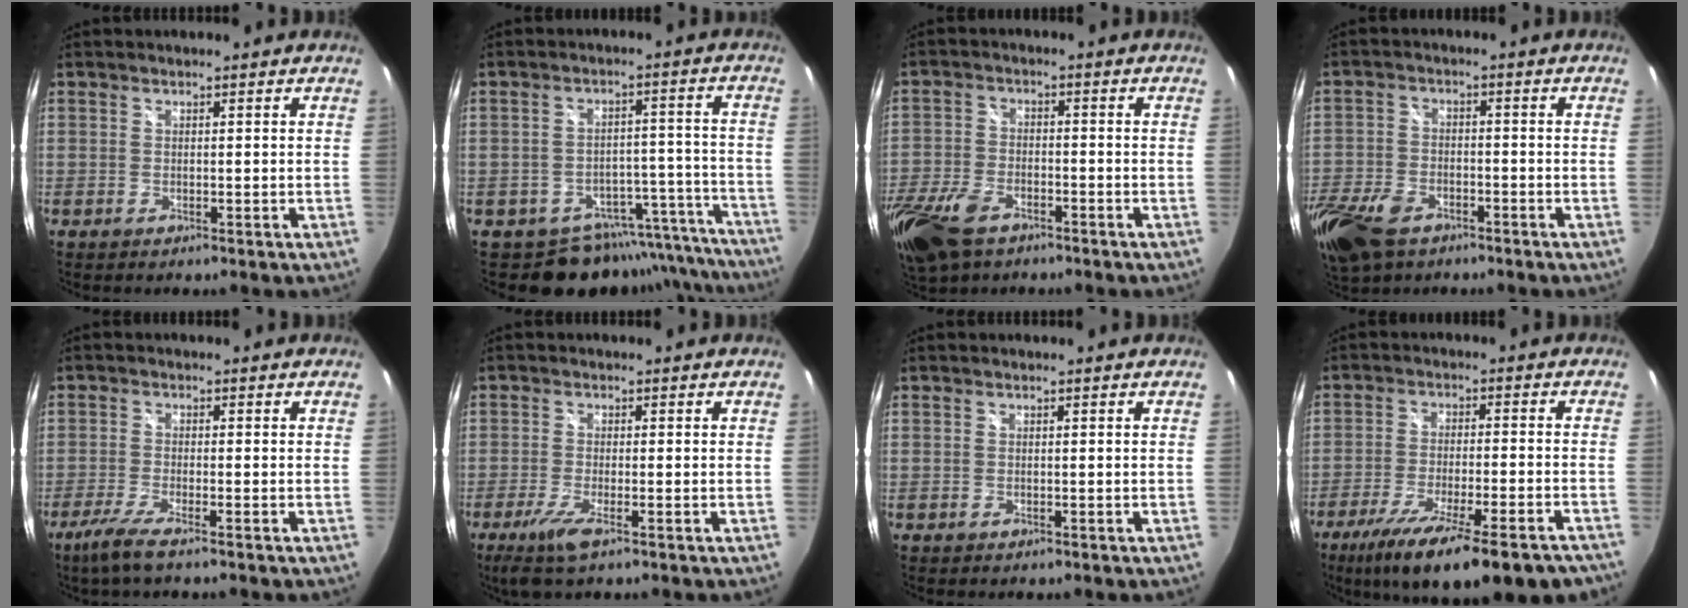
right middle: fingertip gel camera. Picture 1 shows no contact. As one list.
[{"total": 15.6, "force": [-14.0, 6.7, 2.1], "torque": [-0.014, 0.056, -0.171]}, {"total": 13.9, "force": [-8.6, 7.6, 7.8], "torque": [-0.204, -0.028, -0.165]}, {"total": 15.4, "force": [-9.2, 9.2, 8.2], "torque": [-0.224, -0.027, -0.174]}, {"total": 5.3, "force": [-3.8, 0.1, 3.7], "torque": [-0.094, -0.015, -0.075]}, {"total": 5.0, "force": [-3.0, 0.4, 4.1], "torque": [-0.094, -0.018, -0.058]}, {"total": 0.0}, {"total": 22.1, "force": [-16.5, 5.0, 13.8], "torque": [-0.241, -0.064, -0.244]}]